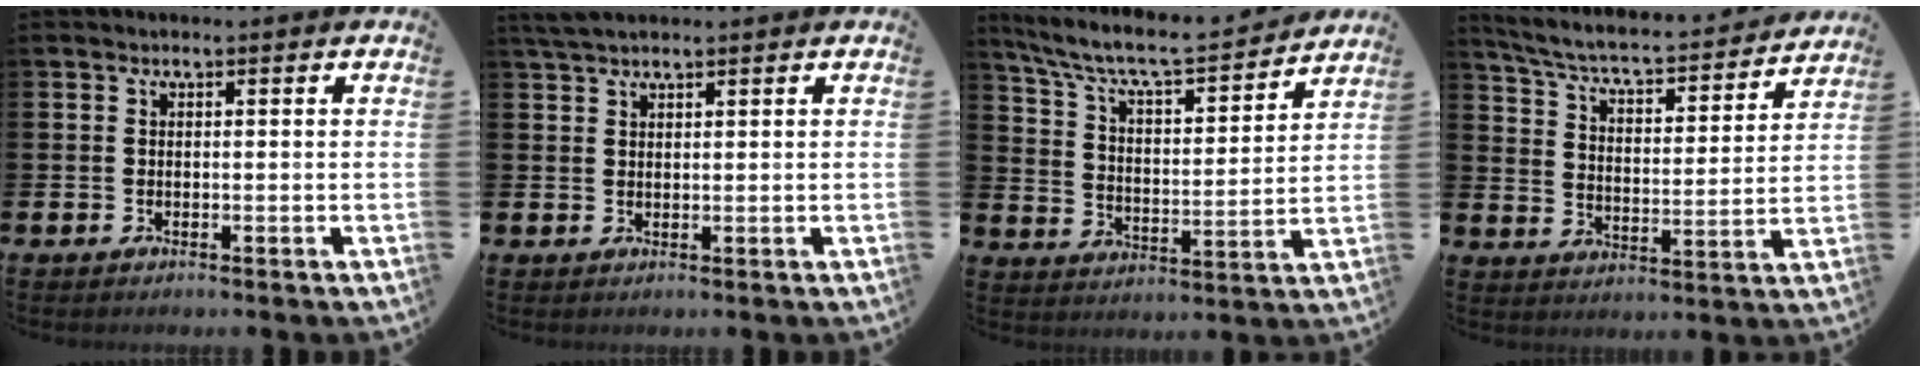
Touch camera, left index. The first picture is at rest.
{"total": 2.6, "force": [2.3, 0.7, 1.0], "torque": [-0.025, 0.001, 0.042]}
{"total": 7.9, "force": [7.1, 1.3, 3.1], "torque": [-0.100, -0.050, 0.118]}
{"total": 5.6, "force": [5.0, 0.8, 2.2], "torque": [-0.075, -0.045, 0.079]}